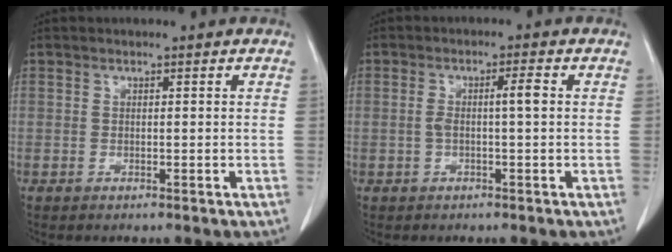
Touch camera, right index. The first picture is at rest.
{"total": 3.4, "force": [0.2, 0.1, 3.4], "torque": [-0.066, 0.010, 0.006]}